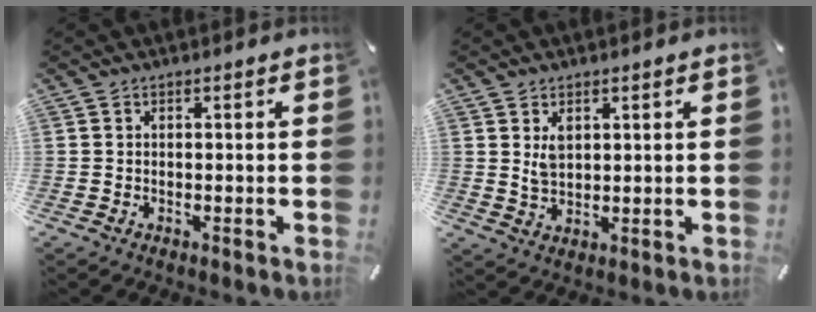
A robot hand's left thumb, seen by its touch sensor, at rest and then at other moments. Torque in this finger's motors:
{"motor_torque": [0.71, 0.87, 0.35, -0.43, 0.18]}